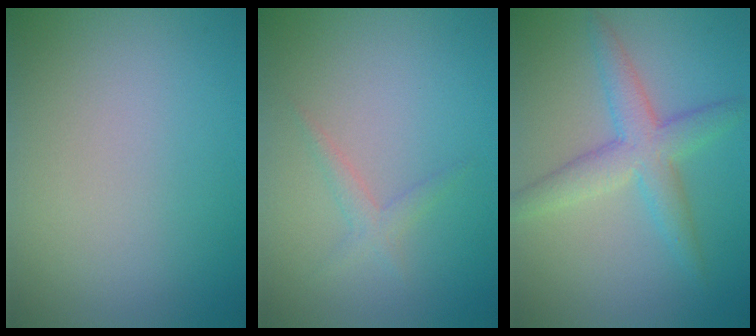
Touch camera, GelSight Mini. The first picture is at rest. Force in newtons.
{"total": 1.3, "press": 1.3, "slide": 0.2}
{"total": 4.2, "press": 4.2, "slide": 0.2}